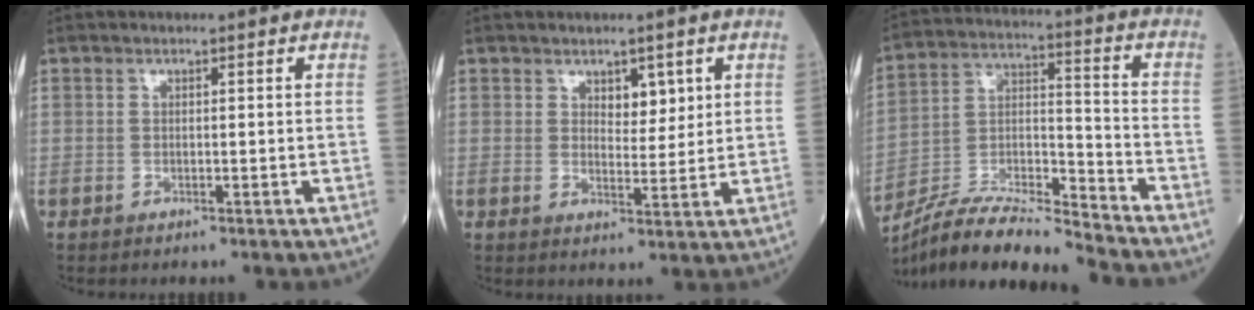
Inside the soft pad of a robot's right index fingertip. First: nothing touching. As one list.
[{"total": 3.6, "force": [1.9, 1.9, 2.5], "torque": [-0.030, -0.003, 0.030]}, {"total": 15.3, "force": [-14.2, 0.0, 5.7], "torque": [-0.098, 0.013, -0.262]}]